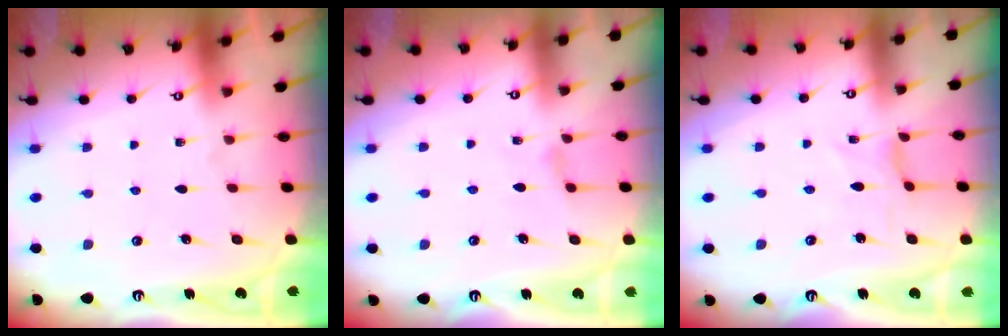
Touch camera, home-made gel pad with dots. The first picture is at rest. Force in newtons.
{"total": 1.4, "press": 1.4, "slide": 0.4}
{"total": 0.6, "press": 0.6, "slide": 0.2}